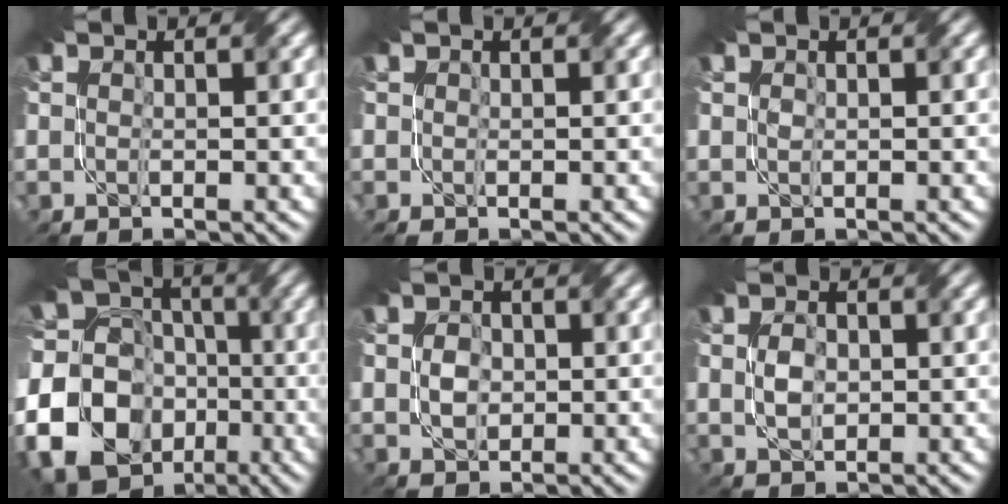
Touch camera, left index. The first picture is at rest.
{"total": 0.0}
{"total": 0.0}
{"total": 24.3, "force": [-8.7, 21.1, 8.1], "torque": [-0.176, -0.020, -0.200]}
{"total": 1.9, "force": [-0.8, 1.3, 1.2], "torque": [-0.025, -0.006, -0.017]}
{"total": 1.8, "force": [-0.8, 1.0, 1.3], "torque": [-0.029, -0.003, -0.016]}